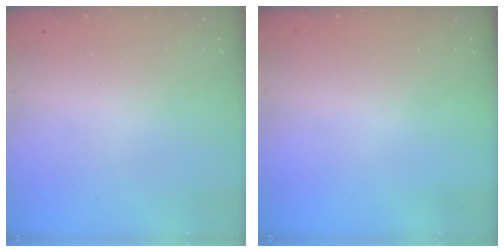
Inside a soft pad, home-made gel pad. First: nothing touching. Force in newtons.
{"total": 0.0}